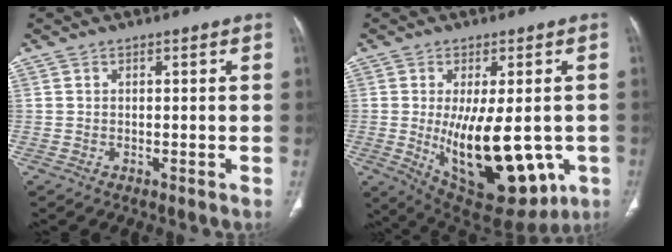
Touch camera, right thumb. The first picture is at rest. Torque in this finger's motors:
{"motor_torque": [2.15, 2.79, 1.91, -0.44, 0.52]}